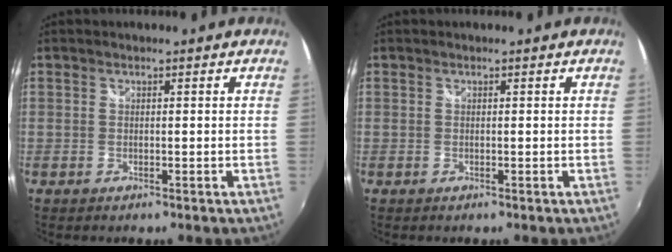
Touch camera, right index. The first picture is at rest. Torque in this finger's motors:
{"motor_torque": [-0.03, 0.04, 0.00, 0.00]}